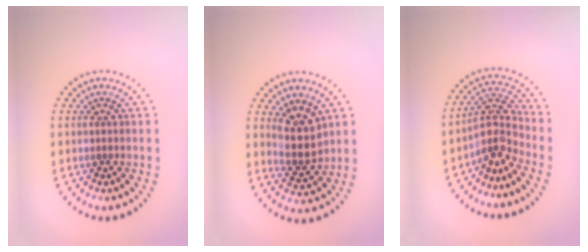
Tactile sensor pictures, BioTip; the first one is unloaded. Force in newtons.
{"total": 4.0, "press": 3.8, "slide": 1.4}
{"total": 3.7, "press": 2.7, "slide": 2.5}